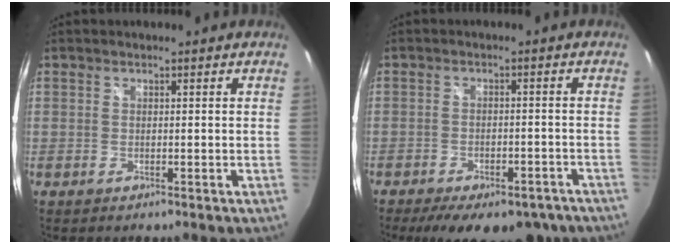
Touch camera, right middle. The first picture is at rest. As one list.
[{"total": 16.4, "force": [-12.5, 6.8, 8.2], "torque": [-0.158, -0.013, -0.151]}]